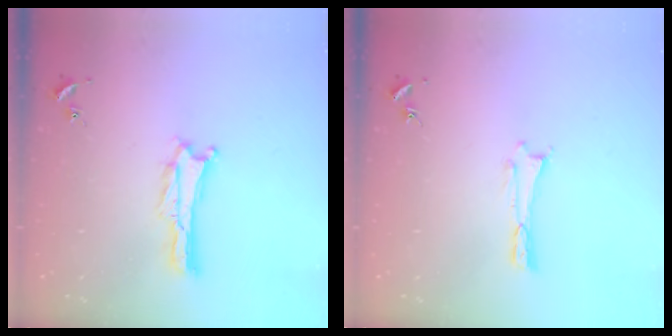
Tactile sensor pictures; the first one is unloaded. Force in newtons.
{"total": 0.0}